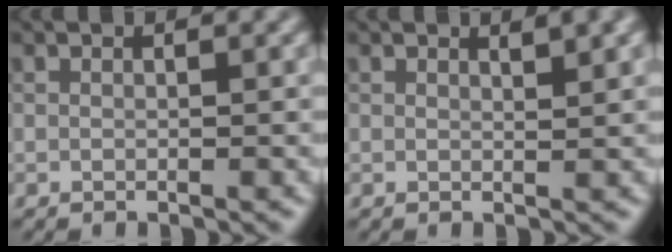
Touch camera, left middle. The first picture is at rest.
{"total": 1.8, "force": [1.2, 0.4, 1.3], "torque": [-0.011, 0.003, 0.016]}